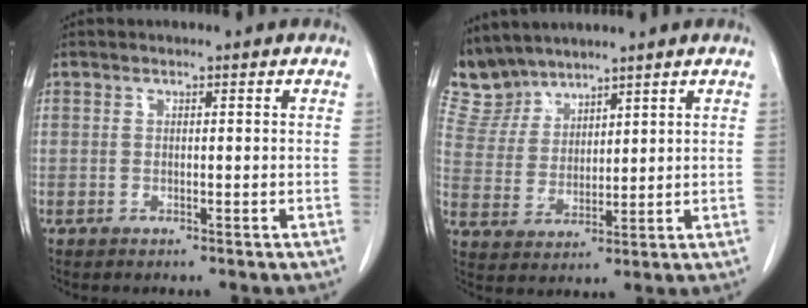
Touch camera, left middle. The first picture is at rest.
{"total": 6.3, "force": [6.1, 1.7, -0.1], "torque": [-0.012, 0.011, 0.141]}